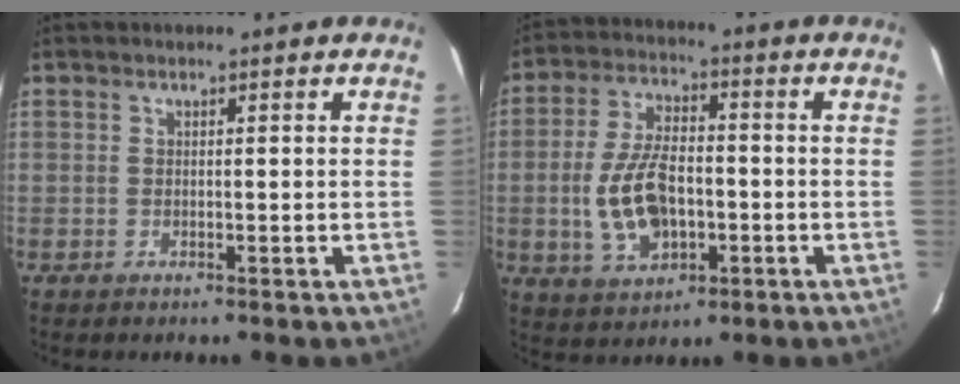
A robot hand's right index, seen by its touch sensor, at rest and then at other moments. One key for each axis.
{"total": 12.3, "fx": -2.4, "fy": 6.9, "fz": 10.0, "tx": -0.203, "ty": 0.008, "tz": -0.032}